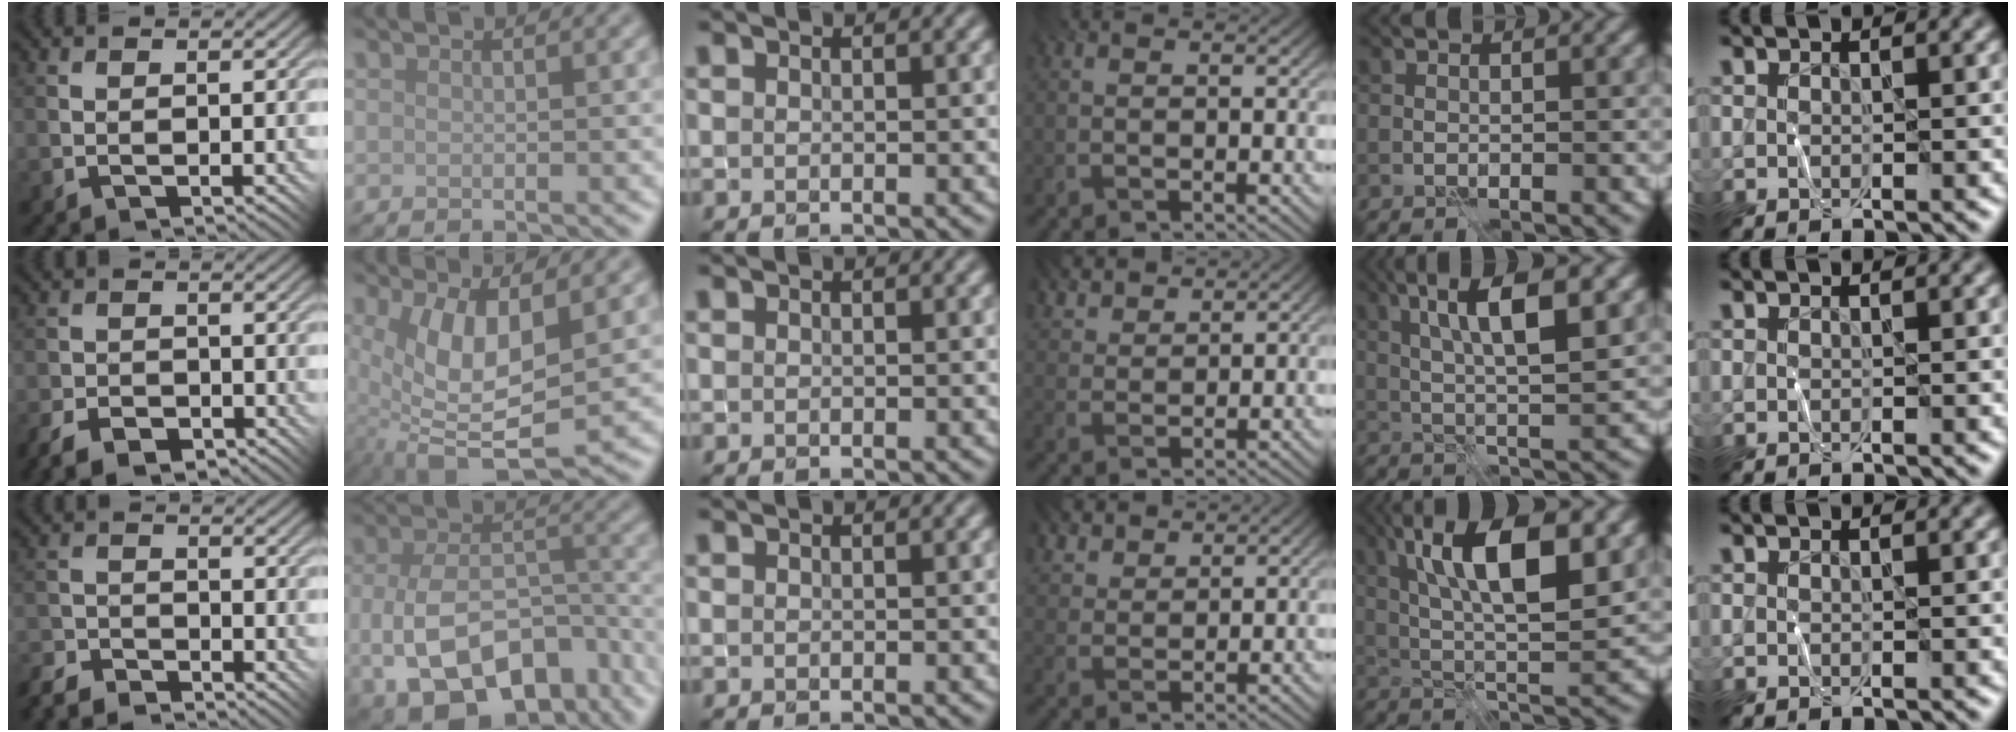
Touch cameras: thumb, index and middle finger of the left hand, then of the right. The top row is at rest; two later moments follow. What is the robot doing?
{"motion": "fold", "object": "shorts"}